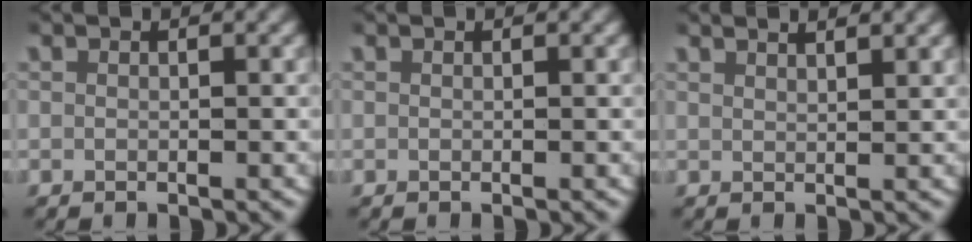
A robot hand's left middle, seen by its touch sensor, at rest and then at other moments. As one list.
[{"total": 0.0}, {"total": 2.5, "force": [2.3, 0.2, 0.9], "torque": [-0.012, 0.002, 0.038]}]